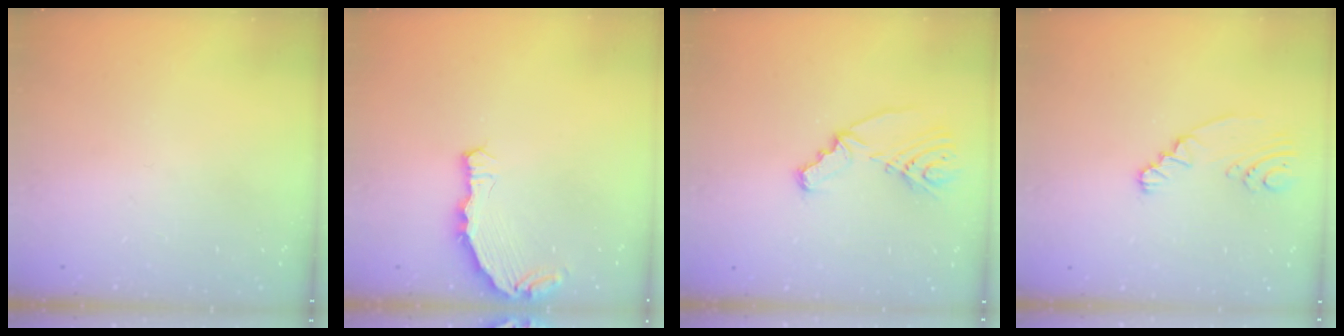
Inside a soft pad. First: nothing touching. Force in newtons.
{"total": 7.5, "press": 5.5, "slide": 5.1}
{"total": 8.2, "press": 7.3, "slide": 3.7}
{"total": 2.9, "press": 2.7, "slide": 1.2}